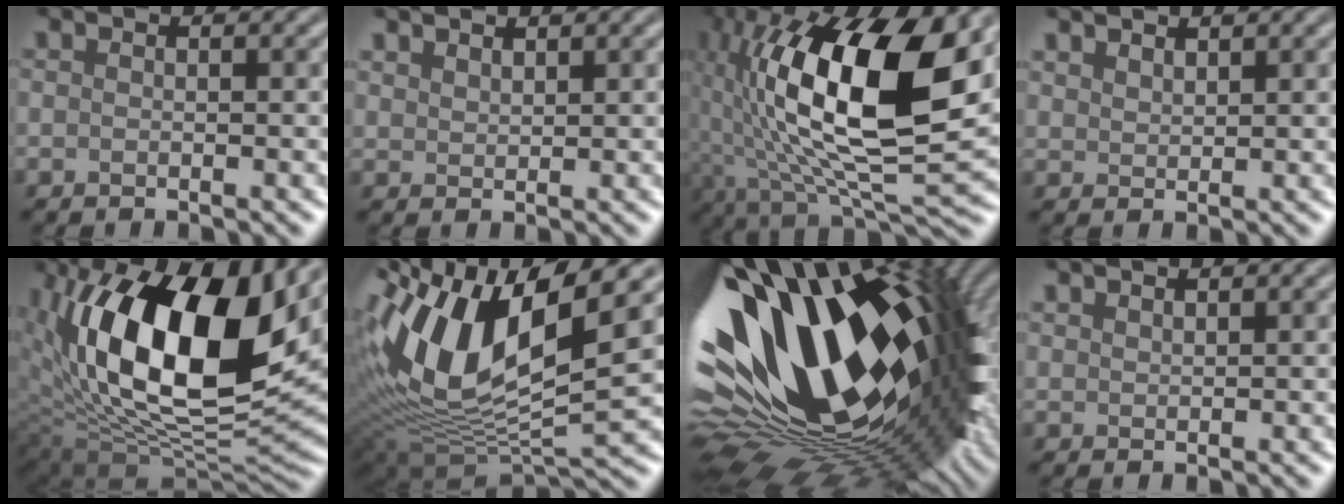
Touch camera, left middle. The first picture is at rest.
{"total": 1.7, "force": [1.6, -0.1, -0.3], "torque": [0.005, 0.010, 0.038]}
{"total": 16.0, "force": [2.6, 6.3, 14.4], "torque": [-0.264, 0.009, 0.046]}
{"total": 1.9, "force": [1.9, 0.0, -0.3], "torque": [0.002, 0.011, 0.045]}
{"total": 16.0, "force": [4.5, 7.9, 13.2], "torque": [-0.232, 0.001, 0.082]}
{"total": 12.2, "force": [3.4, 5.4, 10.4], "torque": [-0.207, 0.006, 0.072]}
{"total": 19.9, "force": [3.2, 9.2, 17.3], "torque": [-0.286, -0.002, 0.049]}
{"total": 1.1, "force": [1.0, -0.2, -0.4], "torque": [0.008, 0.010, 0.025]}